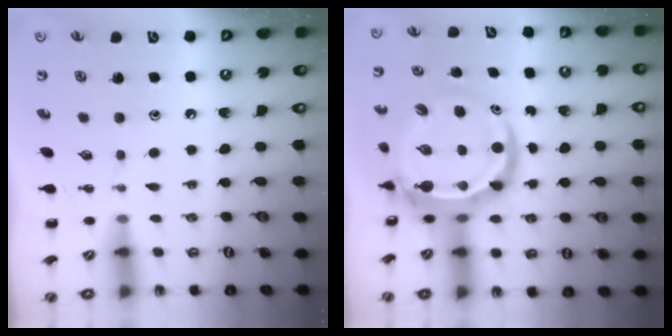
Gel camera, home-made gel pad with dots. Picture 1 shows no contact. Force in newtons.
{"total": 9.5, "press": 9.1, "slide": 2.6}